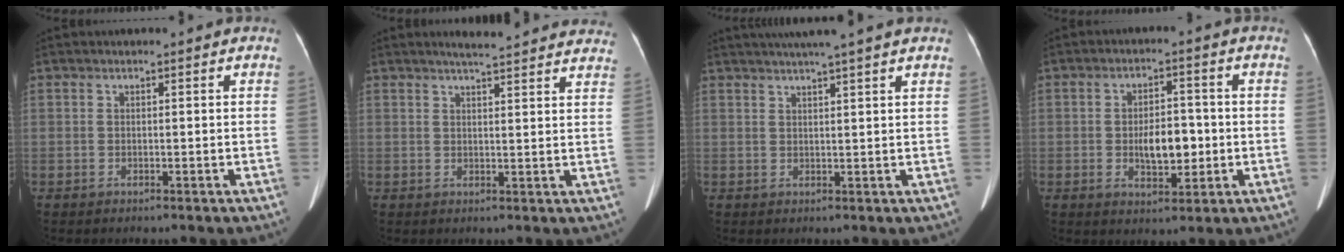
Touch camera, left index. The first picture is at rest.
{"total": 16.2, "force": [15.0, 1.8, 5.9], "torque": [-0.068, 0.001, 0.172]}
{"total": 7.9, "force": [6.5, -1.0, 4.4], "torque": [-0.067, 0.025, 0.081]}
{"total": 6.2, "force": [-0.9, 2.9, 5.4], "torque": [-0.094, 0.005, -0.011]}